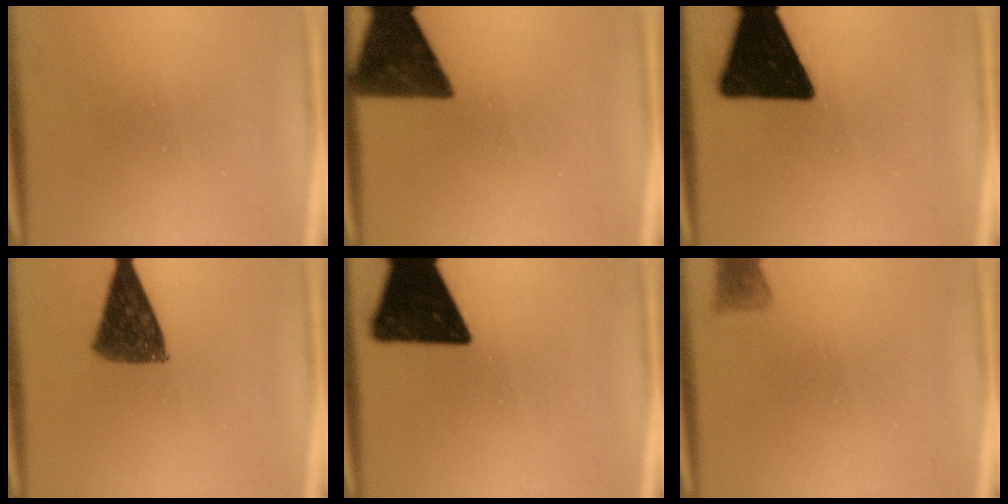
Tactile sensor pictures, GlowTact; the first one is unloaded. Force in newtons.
{"total": 13.0}
{"total": 19.0}
{"total": 10.3}
{"total": 17.1}
{"total": 2.0}